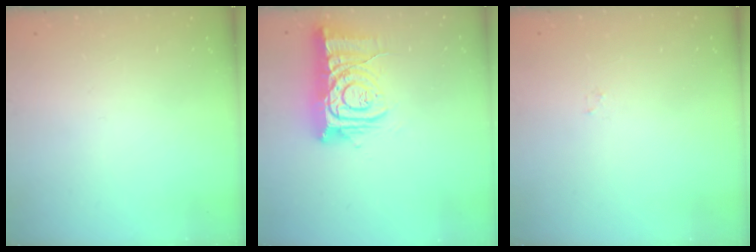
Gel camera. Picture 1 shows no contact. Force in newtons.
{"total": 12.8, "press": 12.8, "slide": 1.4}
{"total": 0.8, "press": 0.8, "slide": 0.2}